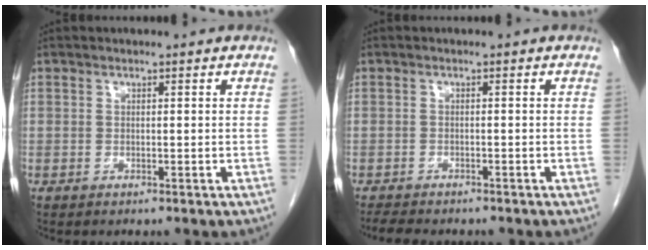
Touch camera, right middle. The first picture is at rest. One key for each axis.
{"total": 4.8, "fx": -4.2, "fy": 1.2, "fz": 2.0, "tx": -0.035, "ty": -0.009, "tz": -0.062}